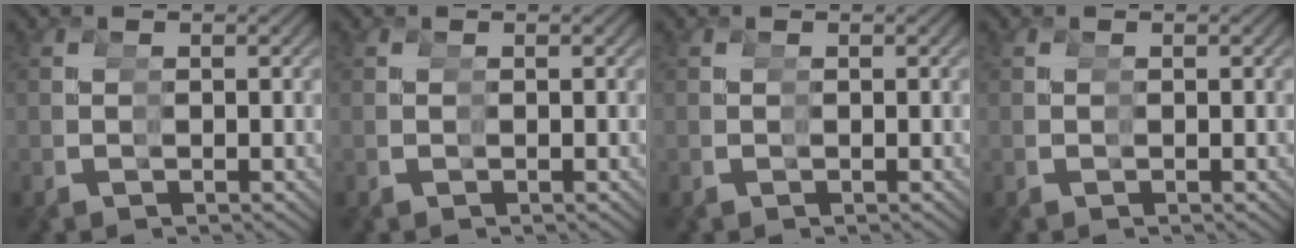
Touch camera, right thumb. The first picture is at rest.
{"total": 0.0}
{"total": 0.0}
{"total": 0.0}